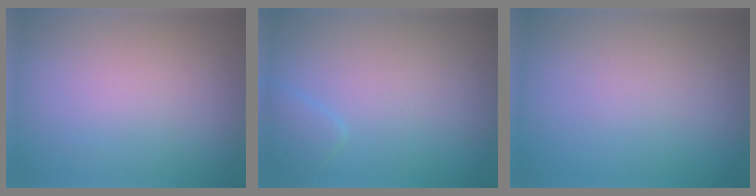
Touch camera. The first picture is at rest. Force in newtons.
{"total": 1.3, "press": 1.2, "slide": 0.1}
{"total": 0.0}